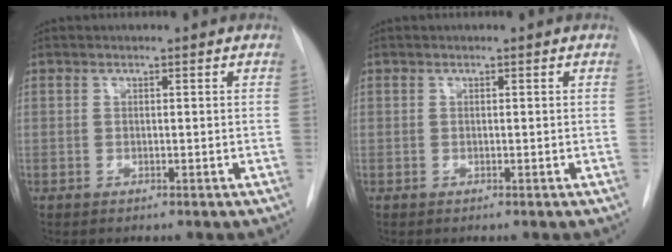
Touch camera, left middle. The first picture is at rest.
{"total": 0.0}